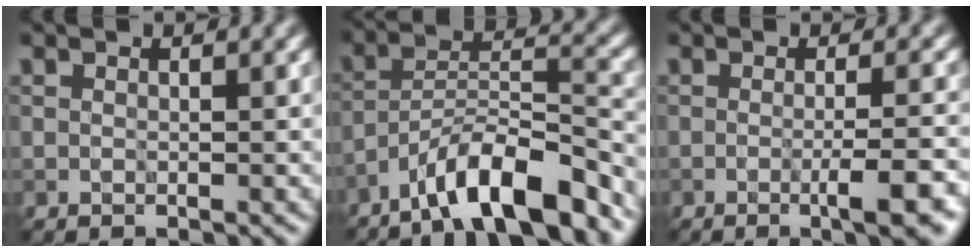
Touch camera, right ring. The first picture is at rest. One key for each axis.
{"total": 8.5, "fx": -6.4, "fy": 1.7, "fz": 5.4, "tx": -0.083, "ty": 0.014, "tz": -0.113}
{"total": 4.3, "fx": -1.0, "fy": 0.8, "fz": 4.1, "tx": -0.051, "ty": -0.004, "tz": -0.016}